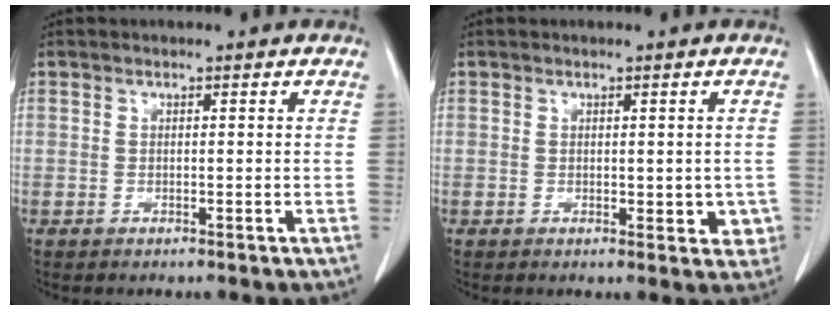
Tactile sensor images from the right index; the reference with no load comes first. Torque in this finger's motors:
{"motor_torque": [-0.07, 0.17, 0.06, 0.02]}